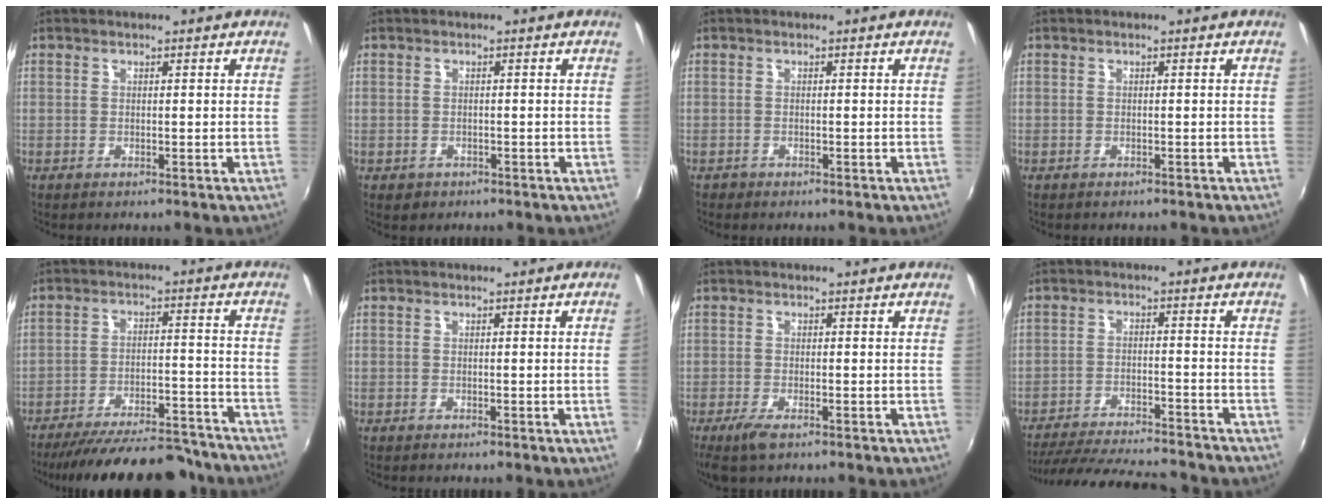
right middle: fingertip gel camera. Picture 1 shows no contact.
{"total": 0.7, "force": [-0.4, 0.6, 0.1], "torque": [-0.004, -0.002, -0.005]}
{"total": 0.9, "force": [-0.7, 0.6, 0.0], "torque": [-0.005, -0.002, -0.013]}
{"total": 0.7, "force": [-0.6, 0.3, 0.2], "torque": [-0.006, -0.001, -0.009]}
{"total": 22.9, "force": [-20.5, 5.6, 8.7], "torque": [-0.163, 0.002, -0.272]}
{"total": 1.0, "force": [0.0, -0.6, 0.8], "torque": [-0.004, -0.008, 0.000]}
{"total": 3.5, "force": [-2.3, 0.9, 2.5], "torque": [-0.060, -0.012, -0.044]}
{"total": 18.6, "force": [-16.7, 3.1, 7.6], "torque": [-0.155, -0.018, -0.247]}